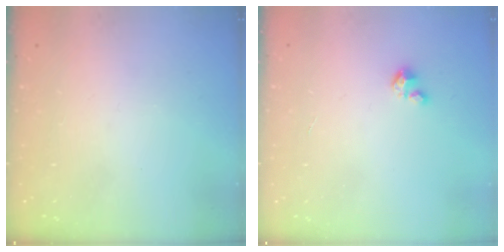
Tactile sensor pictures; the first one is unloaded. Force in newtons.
{"total": 2.7, "press": 2.7, "slide": 0.2}